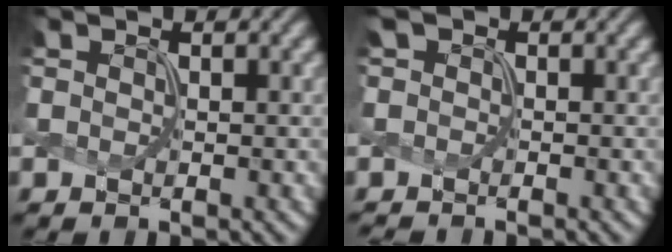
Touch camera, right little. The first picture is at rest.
{"total": 1.1, "force": [-0.3, 0.8, 0.5], "torque": [-0.012, -0.011, -0.008]}